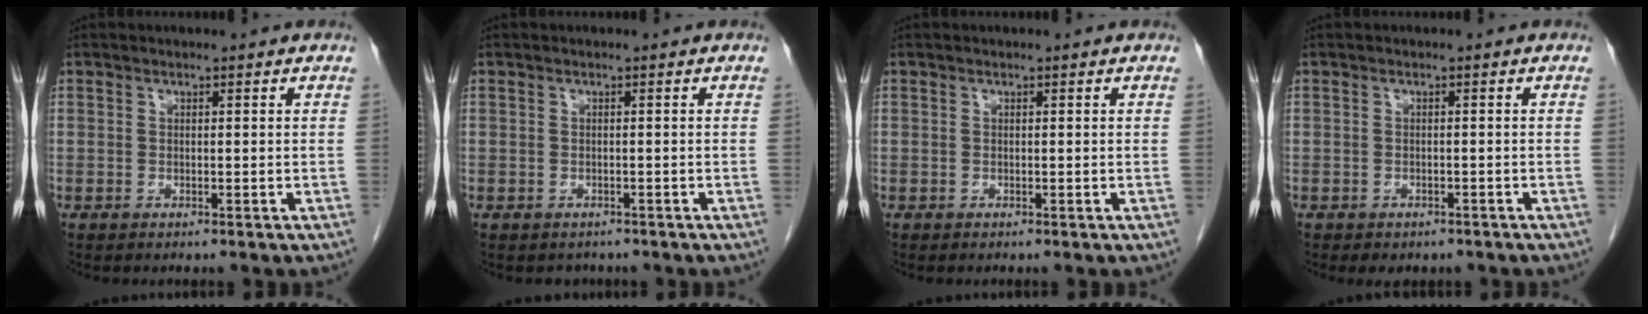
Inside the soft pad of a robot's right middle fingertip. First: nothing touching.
{"total": 1.5, "force": [-1.2, 0.9, 0.0], "torque": [-0.005, -0.001, -0.016]}
{"total": 0.0}
{"total": 3.2, "force": [-2.6, 1.7, 1.0], "torque": [-0.010, -0.001, -0.027]}